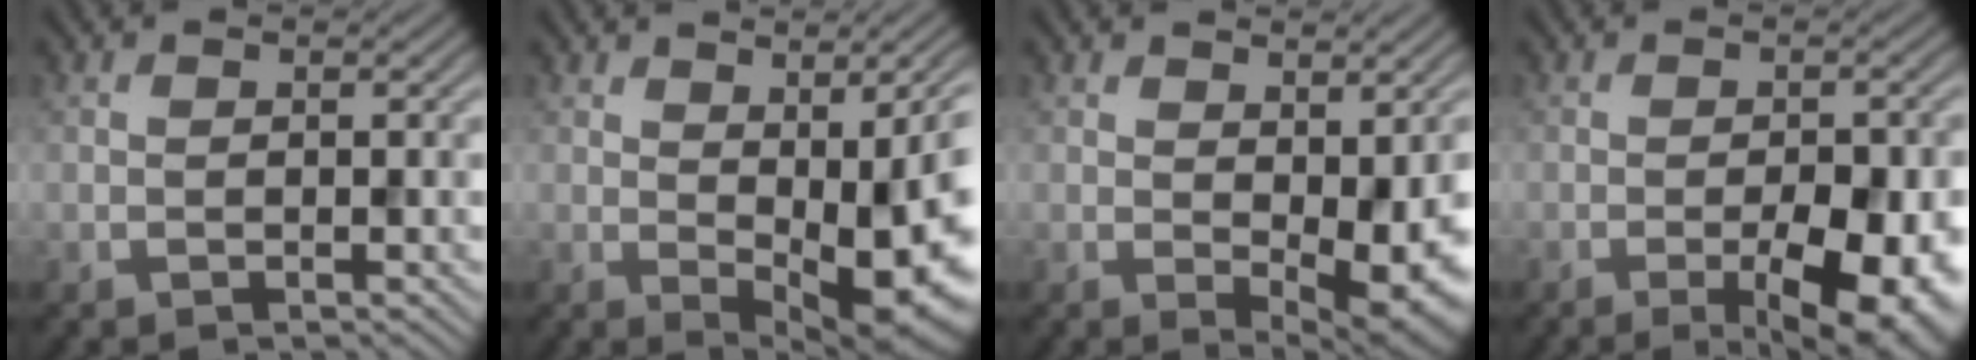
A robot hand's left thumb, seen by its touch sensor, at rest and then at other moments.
{"total": 12.3, "force": [-0.4, 4.3, 11.5], "torque": [-0.151, -0.004, 0.013]}
{"total": 7.7, "force": [-0.2, 3.5, 6.9], "torque": [-0.104, -0.016, 0.010]}
{"total": 8.9, "force": [-3.8, 2.7, 7.6], "torque": [-0.117, -0.006, -0.046]}